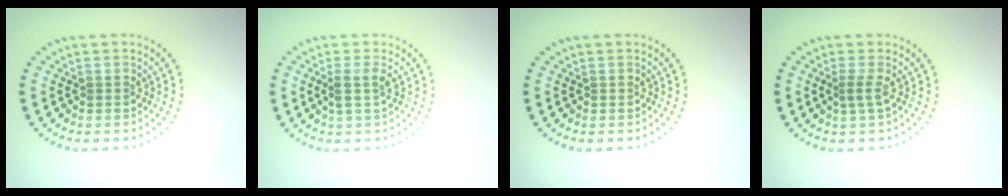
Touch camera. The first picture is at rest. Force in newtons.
{"total": 1.5, "press": 1.2, "slide": 1.0}
{"total": 0.0}
{"total": 1.2, "press": 0.9, "slide": 0.8}